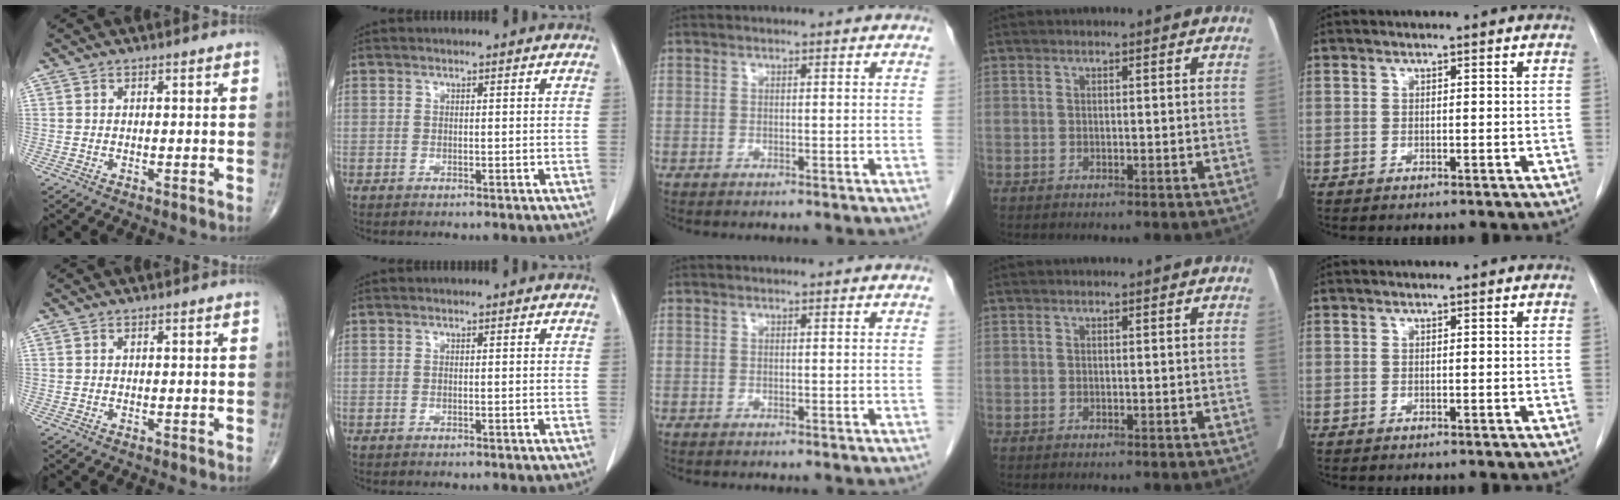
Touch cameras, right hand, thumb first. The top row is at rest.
{}